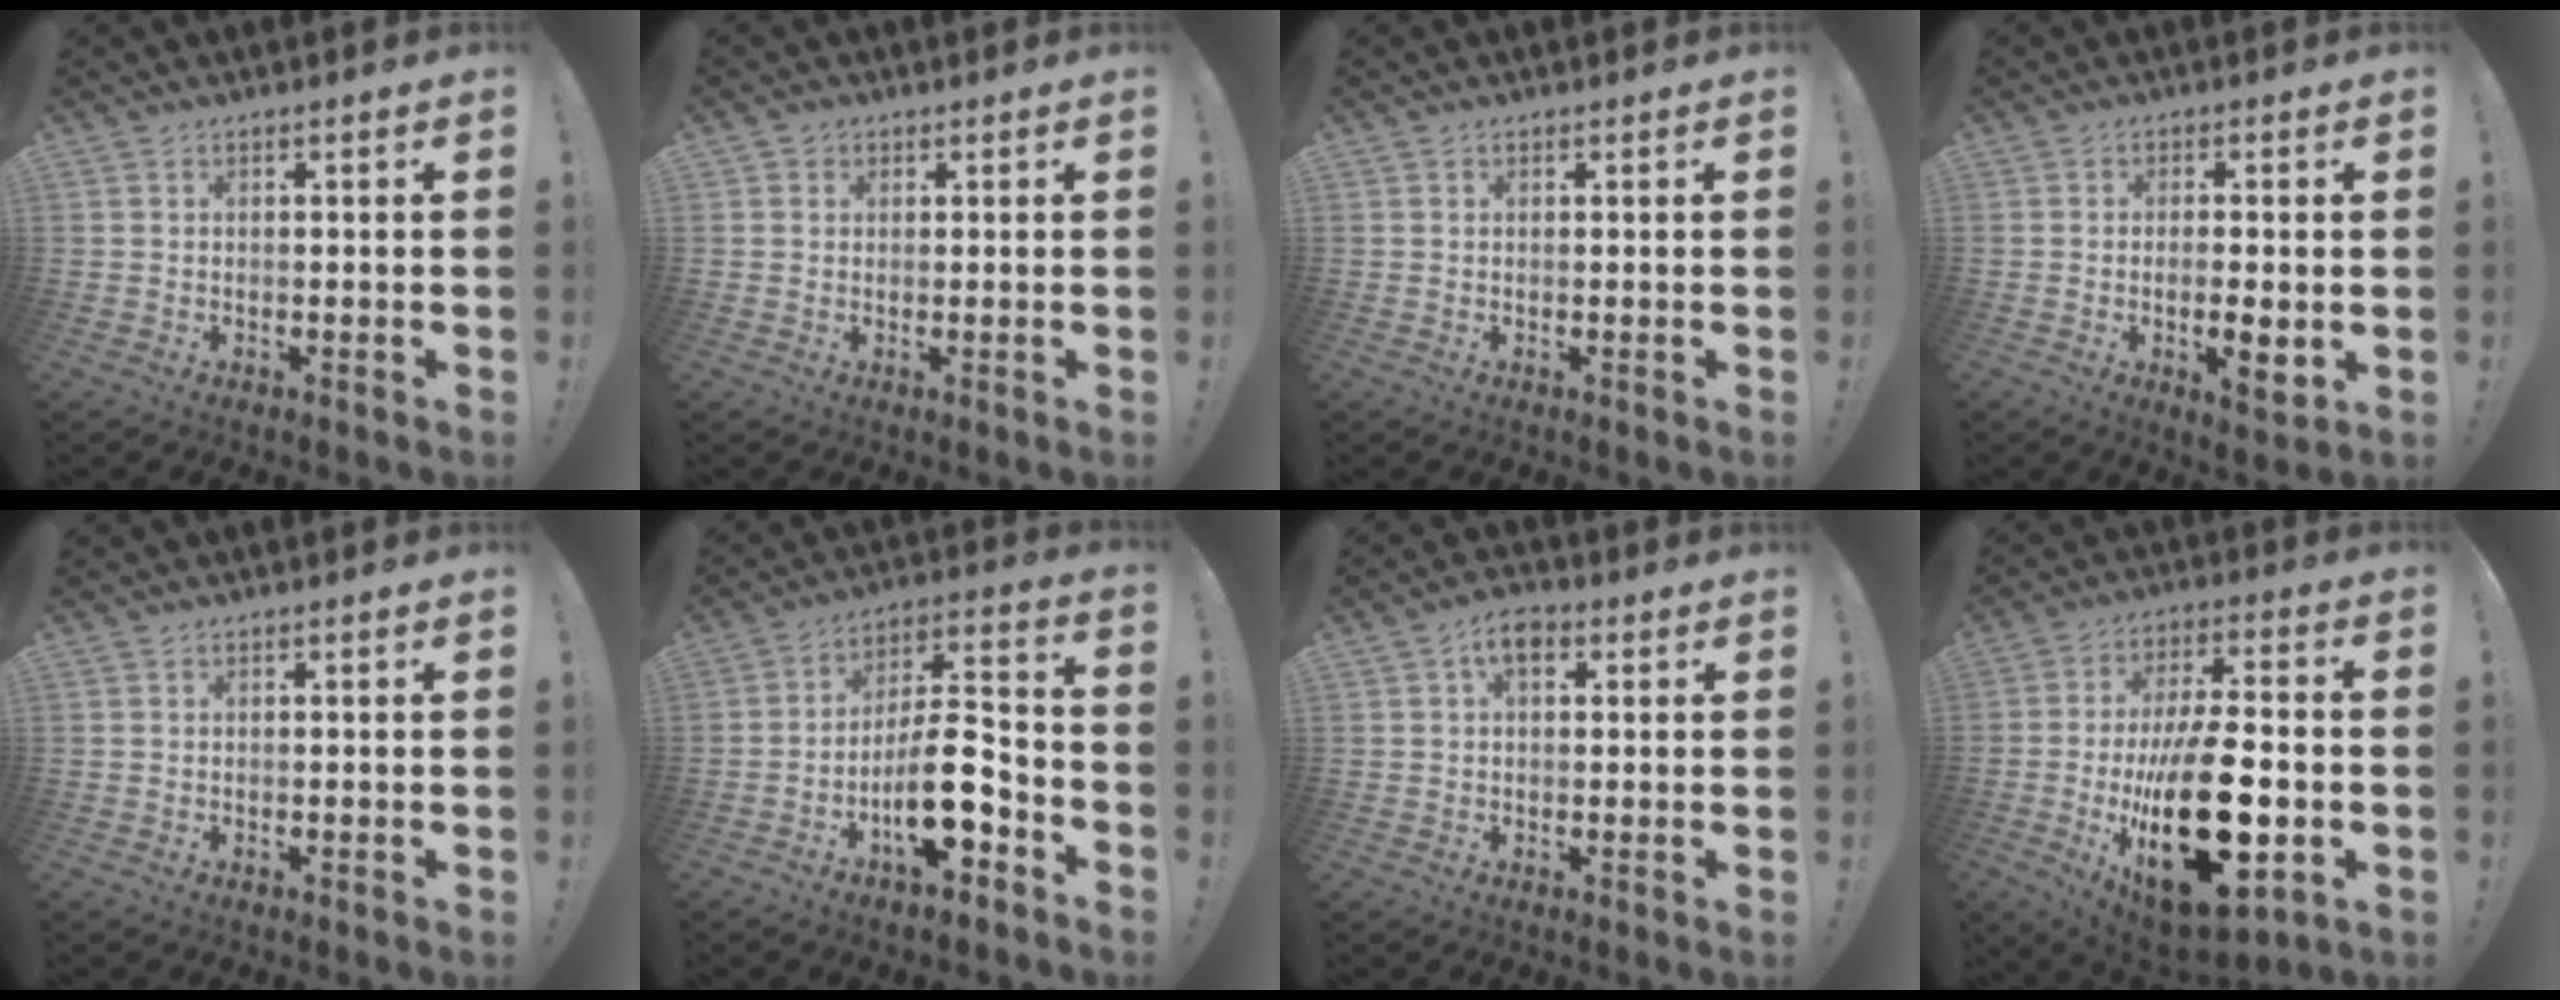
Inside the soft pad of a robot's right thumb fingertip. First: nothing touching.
{"total": 1.5, "force": [0.6, 1.4, 0.2], "torque": [-0.001, 0.001, 0.009]}
{"total": 0.0}
{"total": 6.6, "force": [-1.3, 1.9, 6.2], "torque": [-0.080, -0.002, -0.019]}
{"total": 0.0}
{"total": 16.0, "force": [-6.7, 5.9, 13.2], "torque": [-0.225, 0.042, -0.105]}
{"total": 5.4, "force": [1.8, 3.1, 4.0], "torque": [-0.066, 0.005, 0.030]}
{"total": 28.2, "force": [-5.3, 12.5, 24.7], "torque": [-0.438, 0.019, -0.070]}